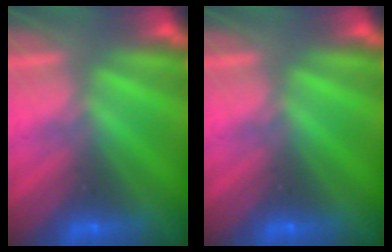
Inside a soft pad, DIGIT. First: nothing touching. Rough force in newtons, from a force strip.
{"total": 0.0}